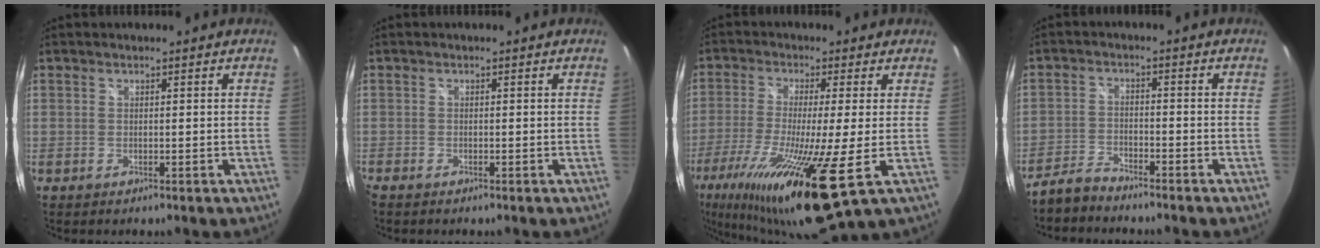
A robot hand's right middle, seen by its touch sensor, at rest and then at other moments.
{"total": 0.9, "force": [-0.9, 0.3, 0.2], "torque": [-0.006, -0.004, -0.021]}
{"total": 20.2, "force": [-8.5, 1.2, 18.2], "torque": [-0.366, -0.073, -0.150]}
{"total": 4.4, "force": [-4.1, 1.1, 1.2], "torque": [-0.034, 0.001, -0.084]}